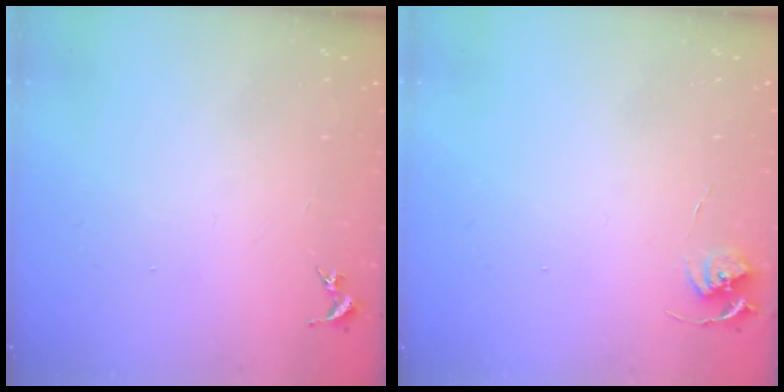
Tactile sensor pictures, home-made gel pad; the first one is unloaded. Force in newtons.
{"total": 5.3, "press": 5.2, "slide": 0.6}